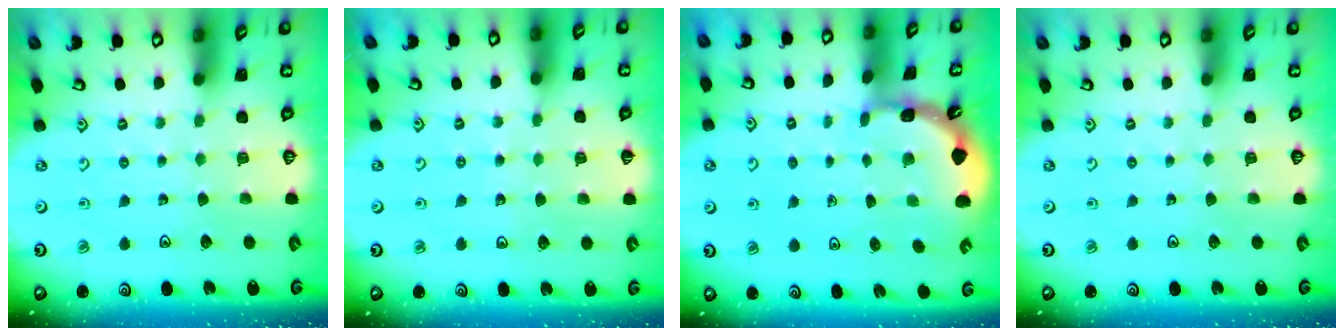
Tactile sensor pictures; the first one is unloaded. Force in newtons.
{"total": 3.5, "press": 3.0, "slide": 1.9}
{"total": 1.7, "press": 1.7, "slide": 0.1}
{"total": 0.0}